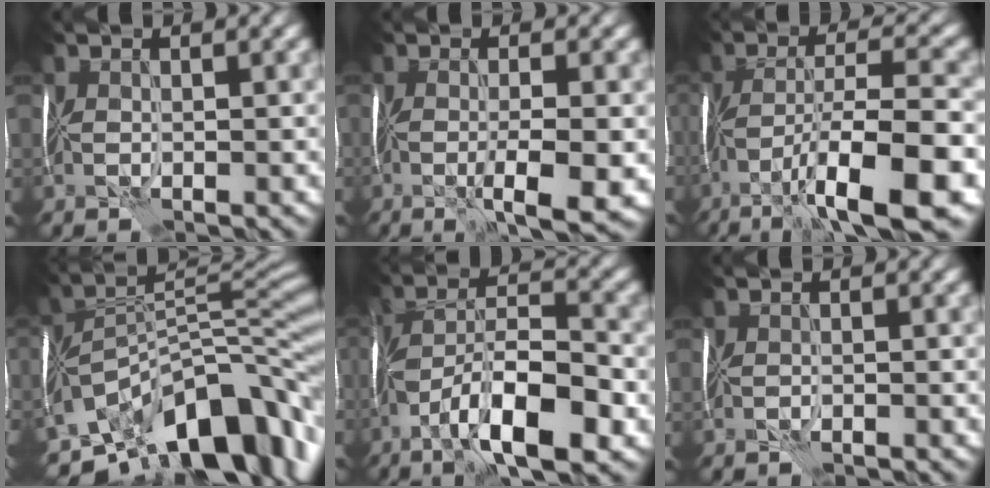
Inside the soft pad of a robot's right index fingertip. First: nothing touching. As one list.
[{"total": 5.3, "force": [-1.8, 0.7, 5.0], "torque": [-0.078, -0.008, -0.031]}, {"total": 11.2, "force": [-6.2, 2.1, 9.2], "torque": [-0.150, 0.010, -0.102]}, {"total": 13.9, "force": [-8.6, 5.3, 9.4], "torque": [-0.154, 0.015, -0.147]}, {"total": 10.2, "force": [-5.4, 2.9, 8.1], "torque": [-0.138, 0.012, -0.101]}, {"total": 1.1, "force": [-0.9, -0.6, -0.3], "torque": [0.004, 0.001, -0.023]}]